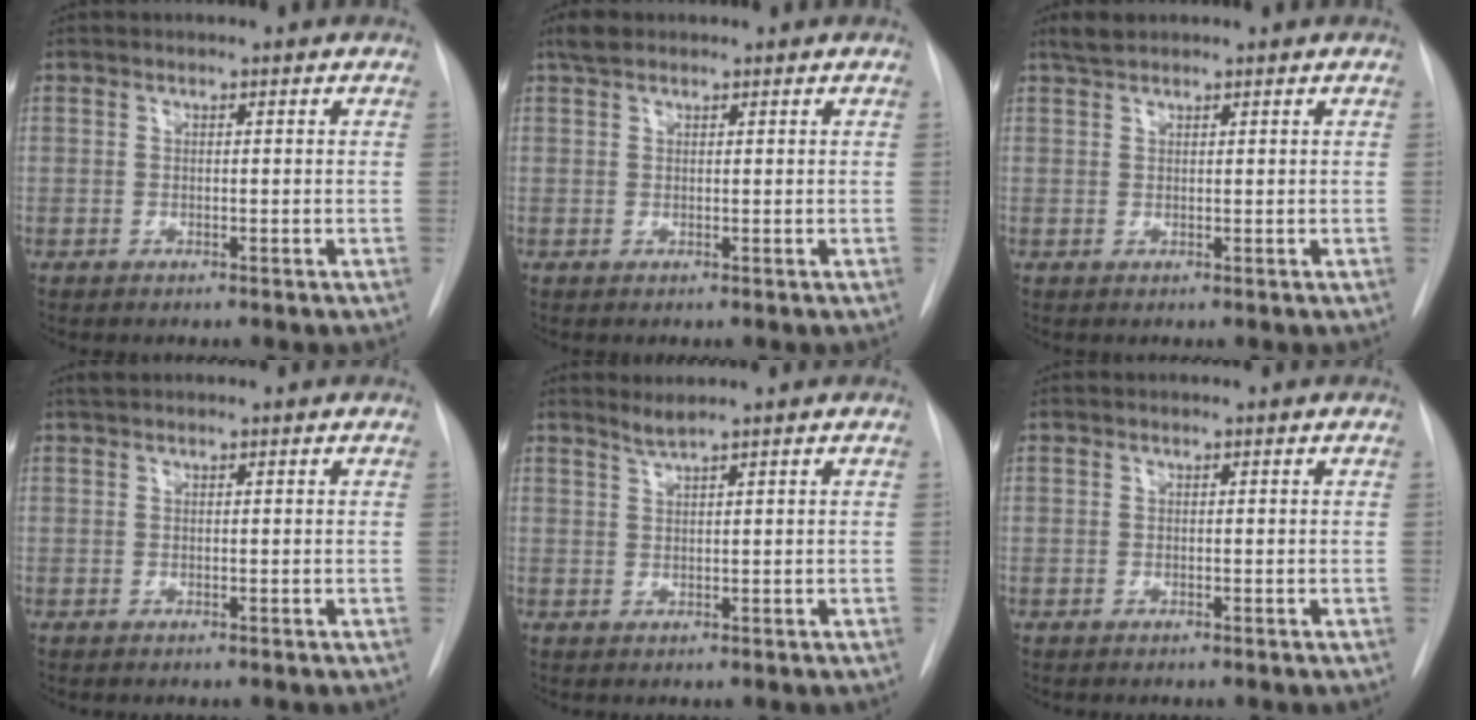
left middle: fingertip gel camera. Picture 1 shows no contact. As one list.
[{"total": 2.0, "force": [1.5, 0.9, 0.9], "torque": [-0.021, 0.011, 0.027]}, {"total": 1.8, "force": [1.6, 0.5, 0.7], "torque": [-0.019, 0.007, 0.033]}, {"total": 0.8, "force": [0.7, 0.1, 0.4], "torque": [-0.014, 0.012, 0.017]}, {"total": 1.6, "force": [1.3, -0.6, 0.6], "torque": [-0.013, -0.001, 0.029]}, {"total": 0.0}]